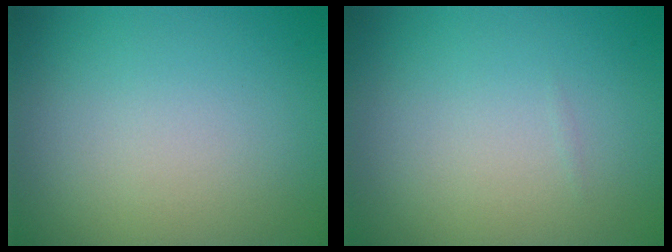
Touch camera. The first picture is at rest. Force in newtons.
{"total": 0.0}